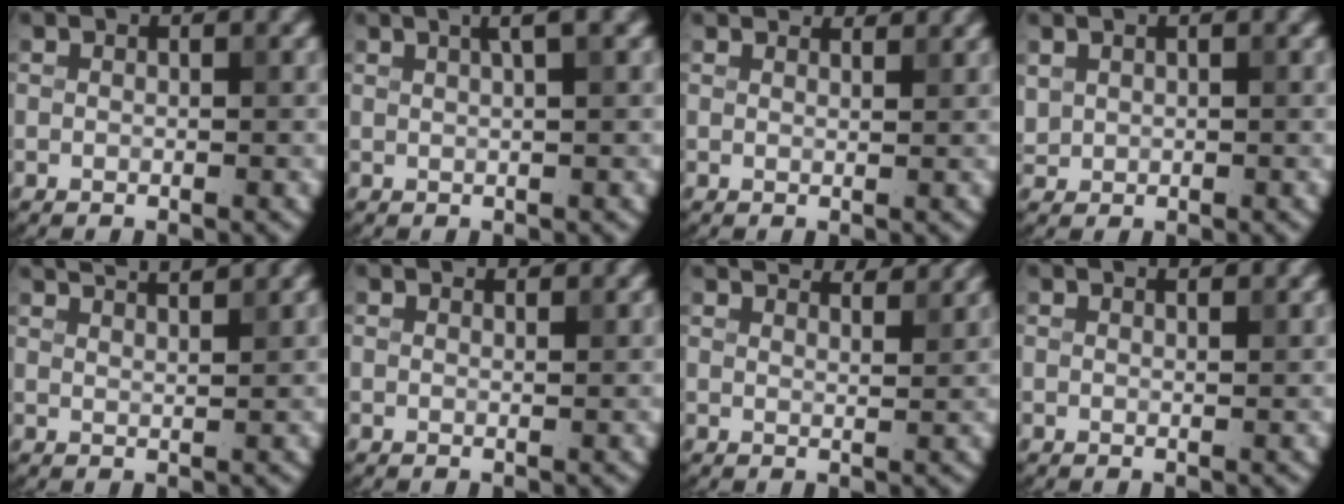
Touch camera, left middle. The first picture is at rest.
{"total": 2.1, "force": [1.2, 0.0, 1.7], "torque": [-0.027, 0.008, 0.025]}
{"total": 2.2, "force": [2.2, 0.4, 0.4], "torque": [-0.015, 0.006, 0.029]}
{"total": 0.9, "force": [0.3, 0.9, 0.2], "torque": [-0.005, 0.001, 0.014]}
{"total": 4.4, "force": [3.9, 0.7, 1.9], "torque": [-0.021, 0.022, 0.044]}
{"total": 0.9, "force": [0.9, 0.2, 0.1], "torque": [-0.006, 0.000, 0.015]}
{"total": 4.3, "force": [4.1, 0.3, 1.3], "torque": [-0.029, 0.010, 0.053]}
{"total": 0.9, "force": [0.8, 0.1, 0.2], "torque": [-0.006, 0.002, 0.017]}